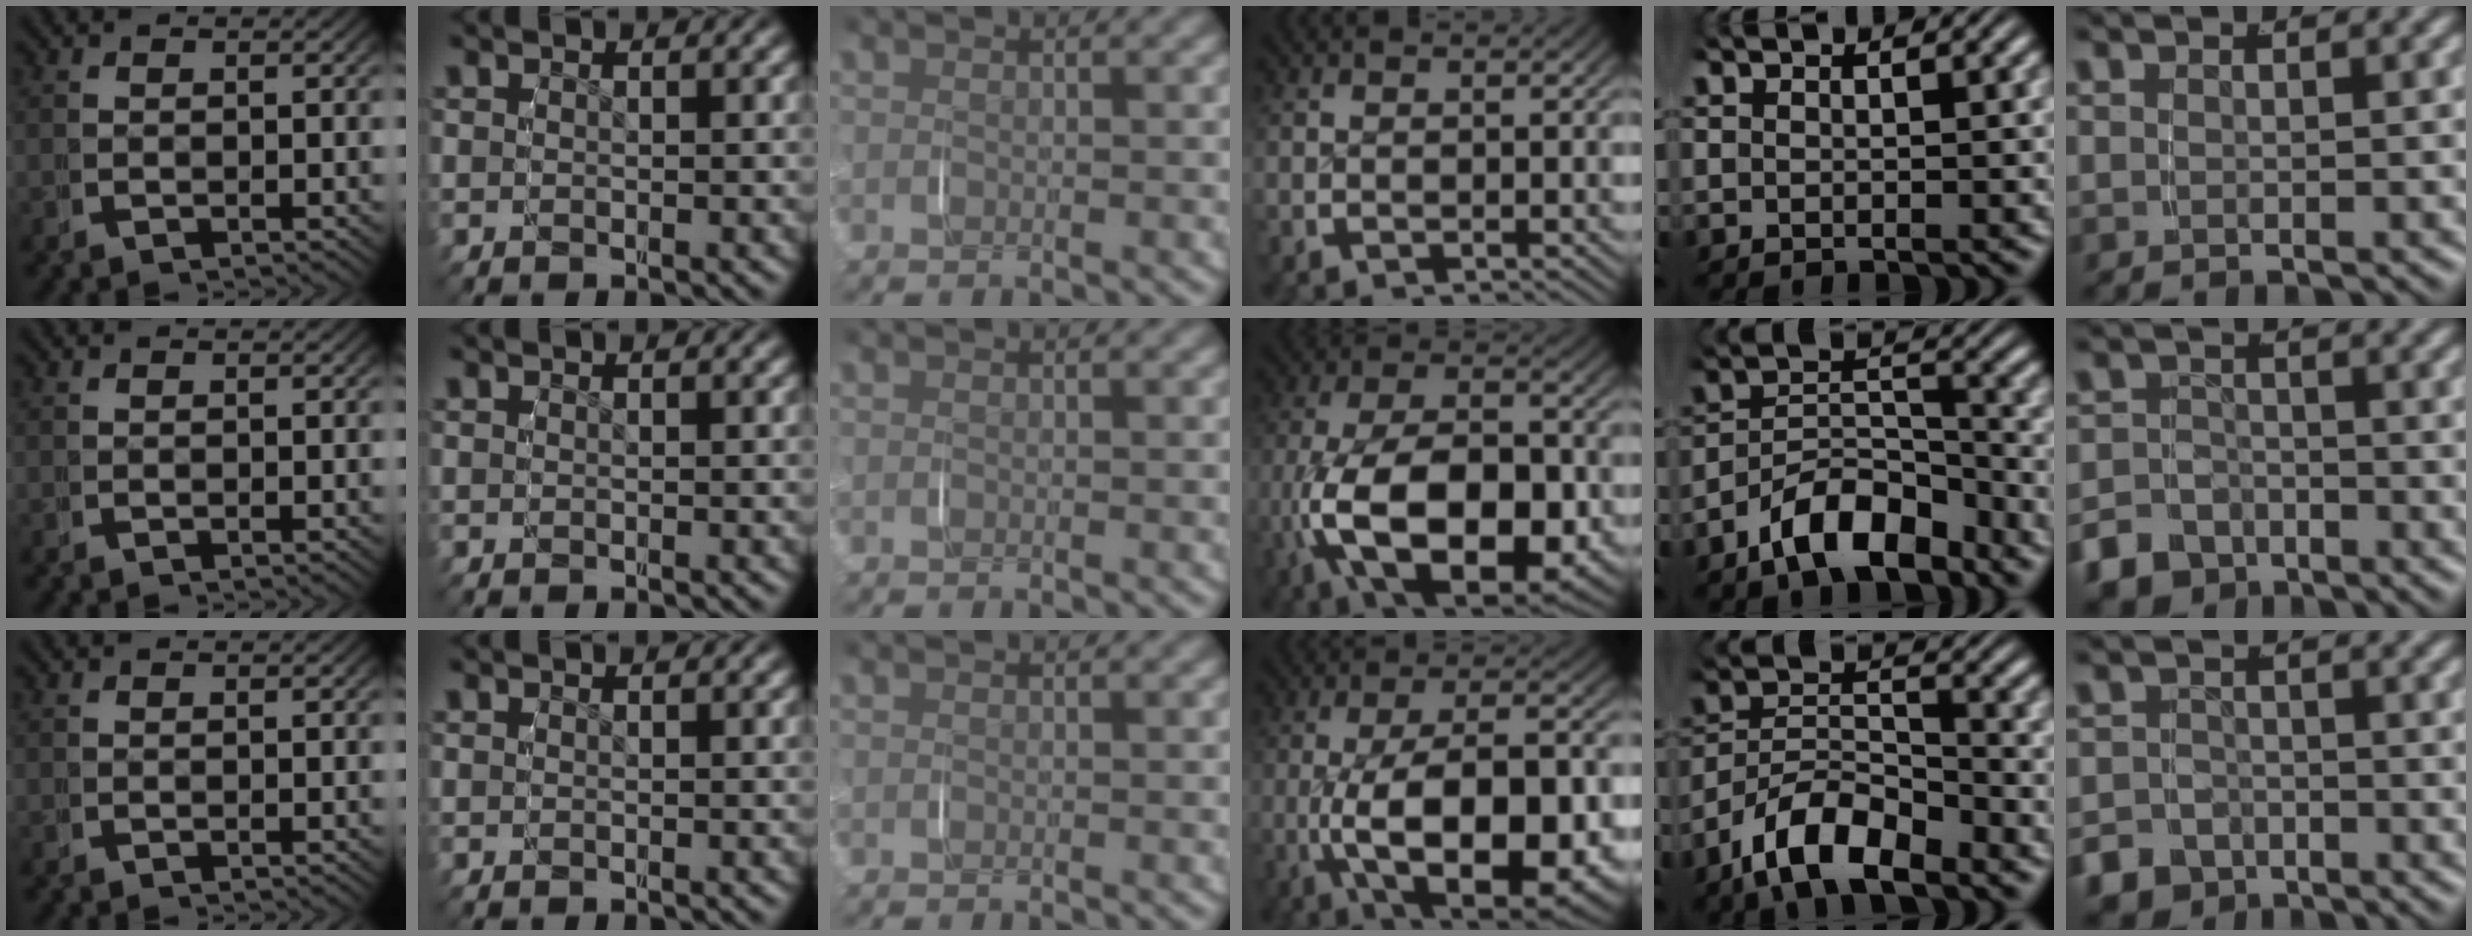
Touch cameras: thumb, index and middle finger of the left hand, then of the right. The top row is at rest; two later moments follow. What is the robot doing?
{"motion": "grasp_and_lifting", "object": "paper plate"}